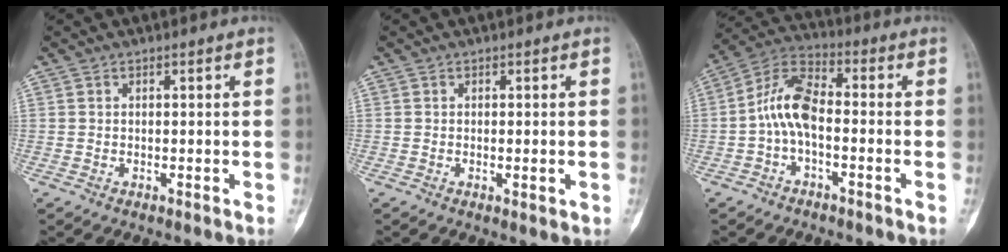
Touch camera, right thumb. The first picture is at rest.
{"total": 1.8, "force": [-0.3, 0.7, 1.7], "torque": [-0.024, -0.005, -0.001]}
{"total": 9.3, "force": [-1.5, 4.7, 7.8], "torque": [-0.150, 0.038, -0.041]}